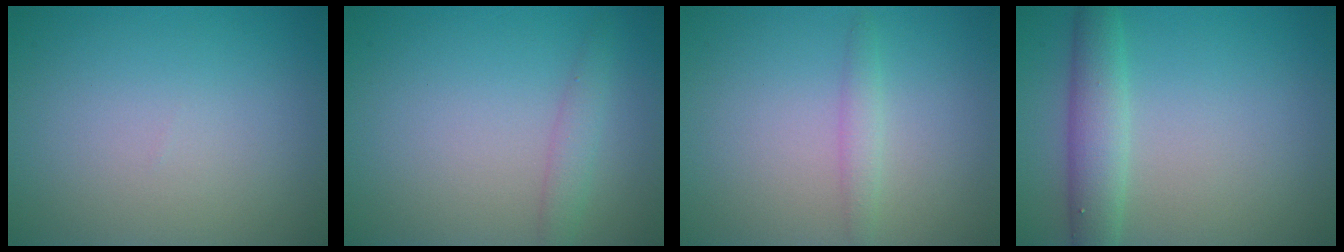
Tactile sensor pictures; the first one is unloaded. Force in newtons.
{"total": 1.7, "press": 1.7, "slide": 0.0}
{"total": 1.3, "press": 1.3, "slide": 0.1}
{"total": 3.6, "press": 3.6, "slide": 0.1}